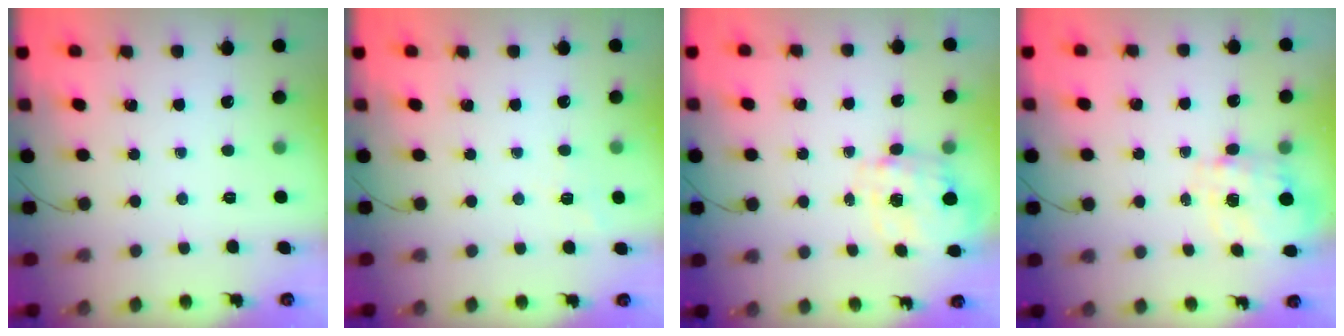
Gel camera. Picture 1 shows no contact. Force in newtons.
{"total": 3.0, "press": 2.5, "slide": 1.7}
{"total": 2.5, "press": 2.3, "slide": 1.0}
{"total": 3.4, "press": 3.3, "slide": 1.0}